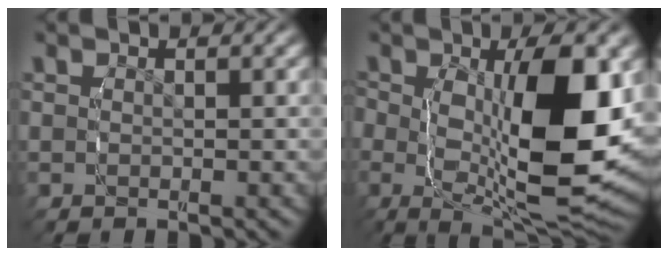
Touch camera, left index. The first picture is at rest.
{"total": 11.9, "force": [-1.3, 5.8, 10.3], "torque": [-0.188, -0.036, -0.003]}